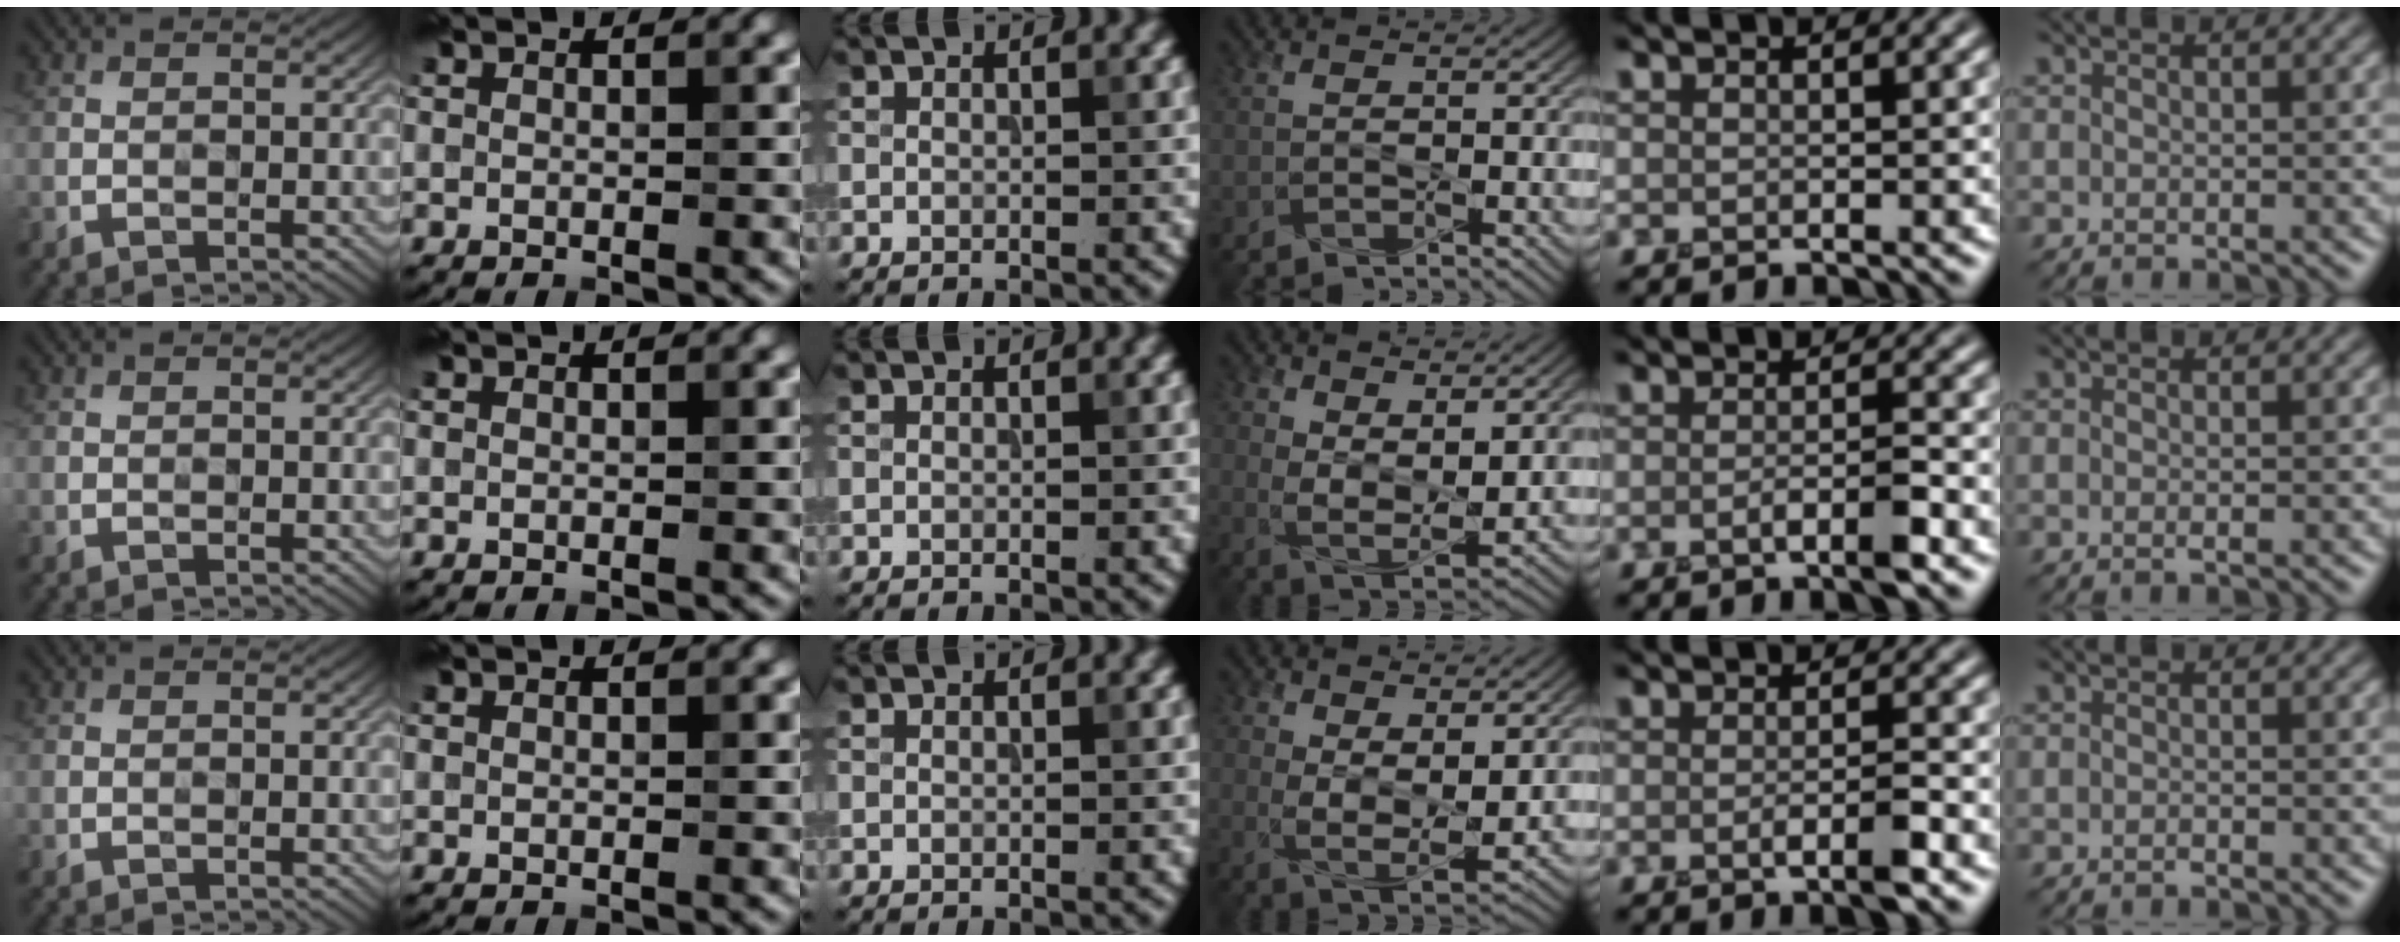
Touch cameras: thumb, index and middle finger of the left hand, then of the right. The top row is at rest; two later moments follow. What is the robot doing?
{"motion": "squeeze", "object": "air blower"}